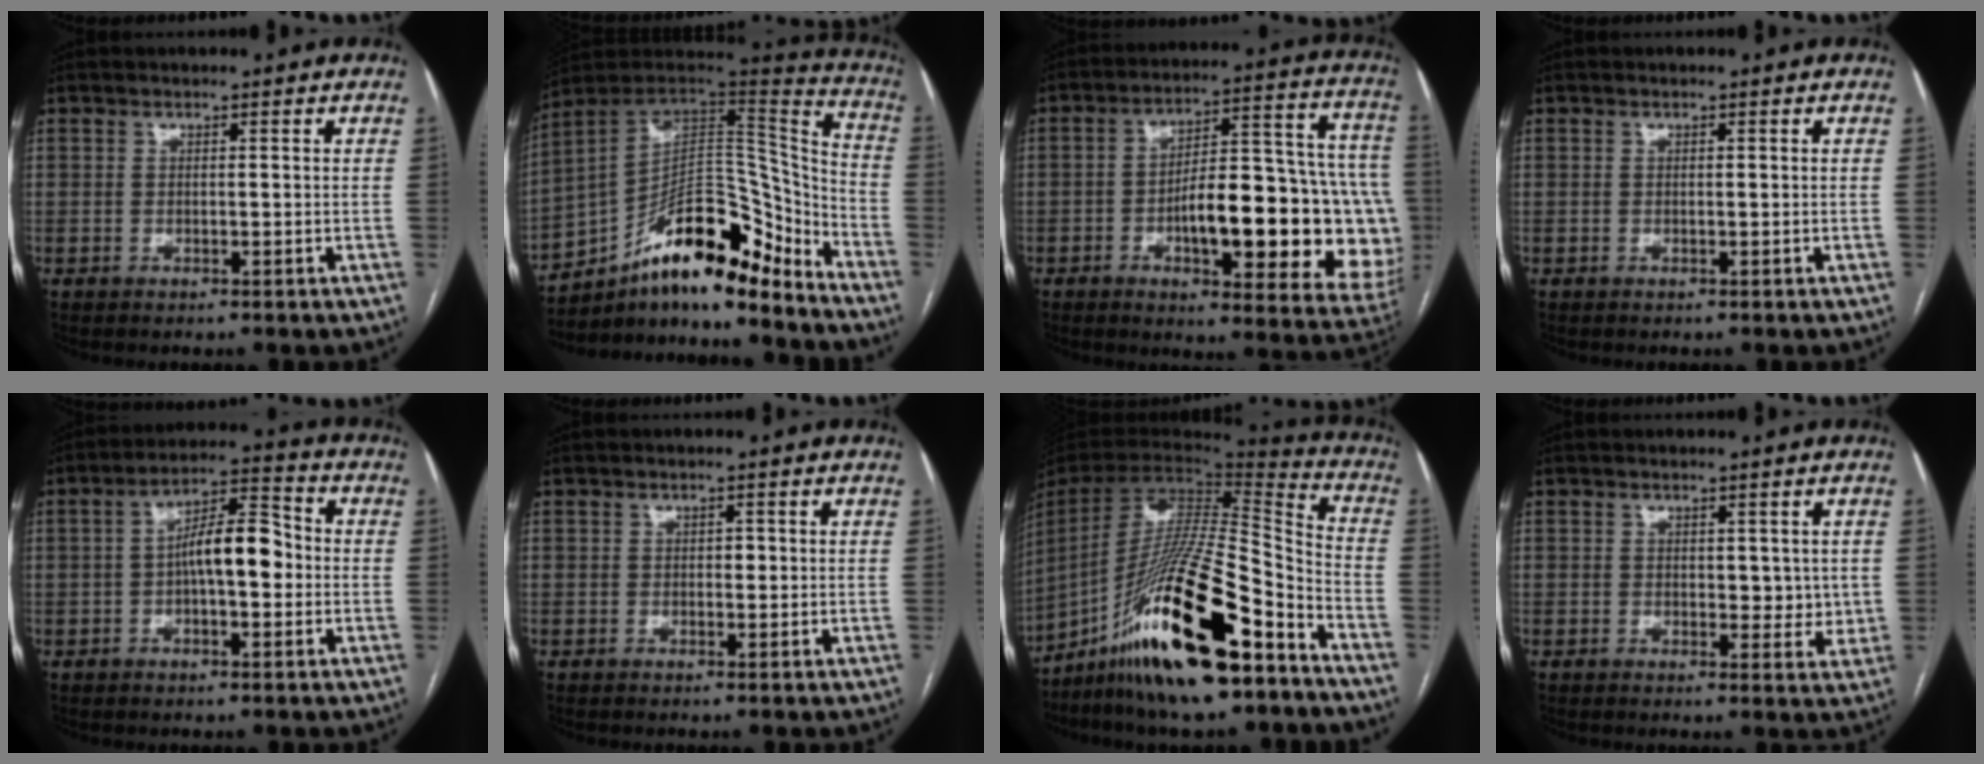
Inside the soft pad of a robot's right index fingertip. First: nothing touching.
{"total": 21.0, "force": [-14.8, 6.0, 13.6], "torque": [-0.199, 0.045, -0.244]}
{"total": 25.3, "force": [-5.0, 7.0, 23.7], "torque": [-0.245, 0.031, -0.050]}
{"total": 0.0}
{"total": 9.1, "force": [-0.7, 3.0, 8.5], "torque": [-0.148, 0.030, -0.013]}
{"total": 1.0, "force": [0.0, 0.7, 0.8], "torque": [-0.008, 0.002, -0.001]}
{"total": 23.6, "force": [-14.8, 3.6, 18.0], "torque": [-0.332, -0.015, -0.260]}
{"total": 3.6, "force": [0.4, 2.1, 2.9], "torque": [-0.031, -0.004, 0.007]}